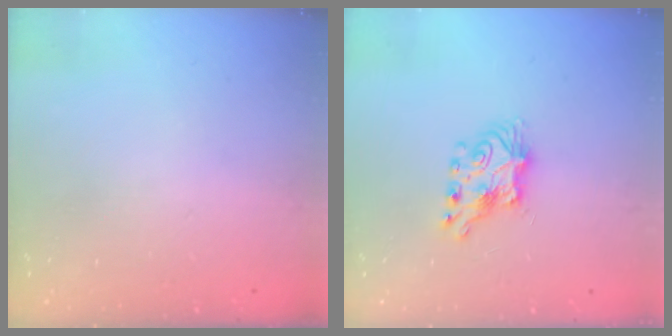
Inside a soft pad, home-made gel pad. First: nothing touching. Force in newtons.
{"total": 7.3, "press": 7.2, "slide": 0.6}